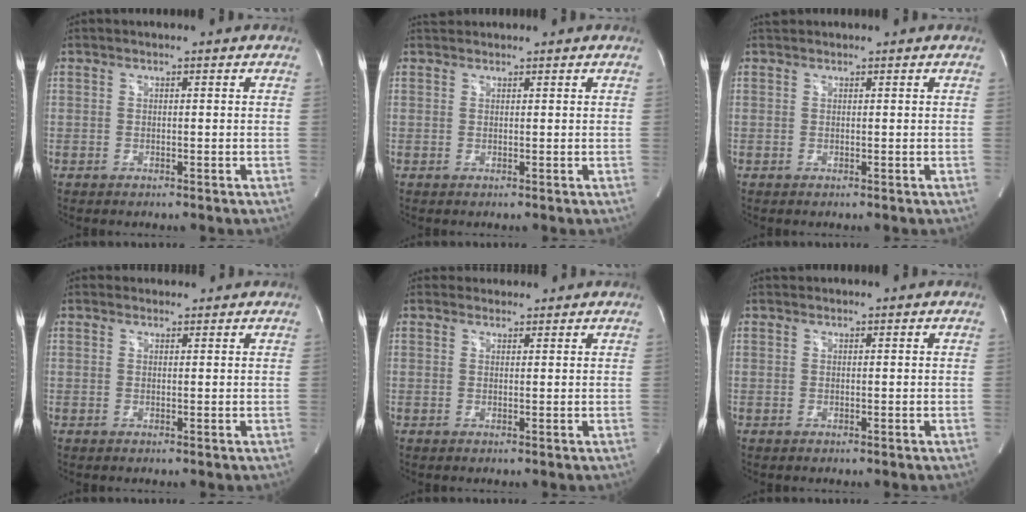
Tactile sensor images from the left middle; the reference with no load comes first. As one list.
[{"total": 1.6, "force": [1.5, 0.5, 0.1], "torque": [-0.008, 0.023, 0.028]}, {"total": 0.9, "force": [0.8, 0.3, 0.0], "torque": [-0.009, 0.017, 0.017]}, {"total": 1.5, "force": [1.4, 0.6, -0.2], "torque": [-0.004, 0.014, 0.019]}, {"total": 2.3, "force": [2.2, 0.9, -0.4], "torque": [0.004, 0.019, 0.031]}, {"total": 0.7, "force": [0.7, 0.1, -0.1], "torque": [-0.005, 0.017, 0.015]}]